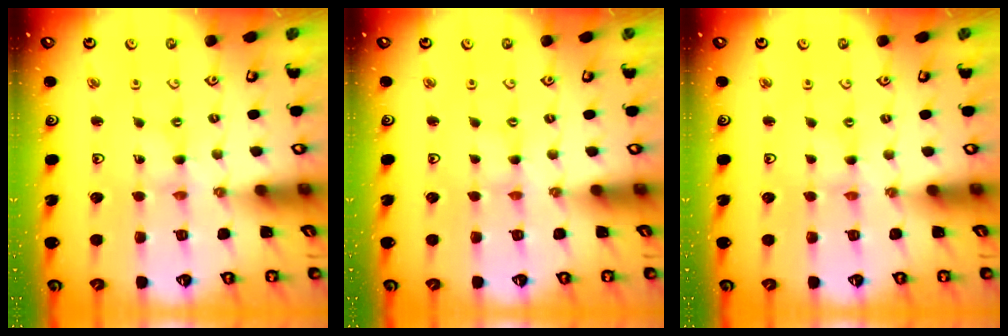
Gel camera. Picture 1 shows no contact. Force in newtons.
{"total": 0.0}
{"total": 0.0}